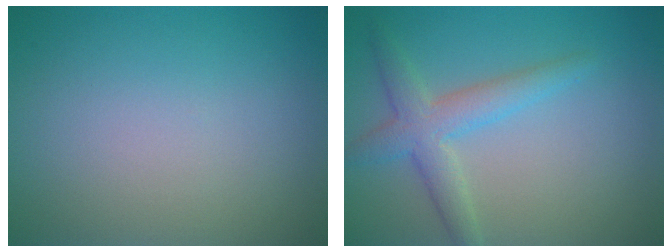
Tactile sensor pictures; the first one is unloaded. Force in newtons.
{"total": 3.5, "press": 3.5, "slide": 0.1}